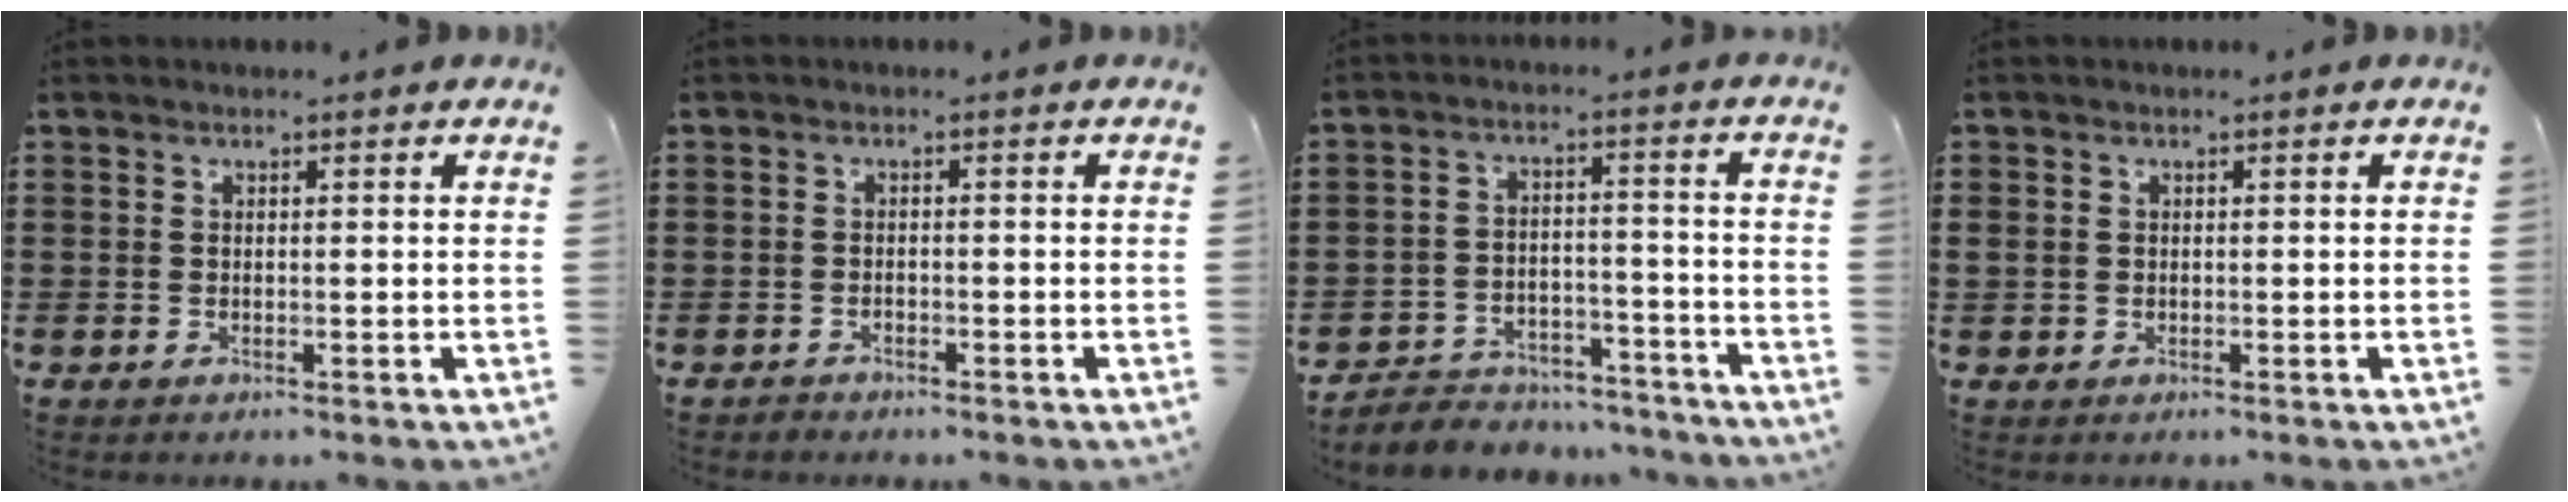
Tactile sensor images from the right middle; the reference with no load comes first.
{"total": 0.9, "force": [-0.8, 0.3, 0.0], "torque": [-0.004, 0.001, -0.018]}
{"total": 4.9, "force": [-4.7, 1.1, 0.1], "torque": [-0.004, 0.013, -0.098]}
{"total": 1.2, "force": [0.2, 1.1, 0.3], "torque": [-0.010, 0.008, 0.003]}